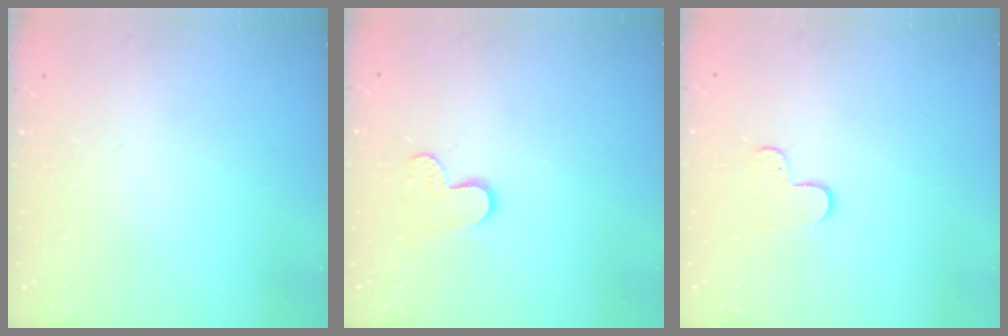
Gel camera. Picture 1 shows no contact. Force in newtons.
{"total": 7.8, "press": 7.7, "slide": 0.6}
{"total": 5.5, "press": 5.4, "slide": 0.6}